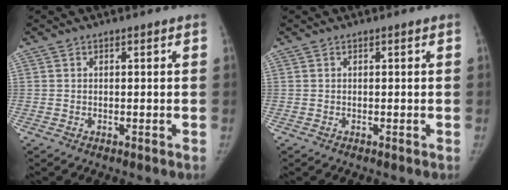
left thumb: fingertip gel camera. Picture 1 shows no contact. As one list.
[{"total": 0.0}]